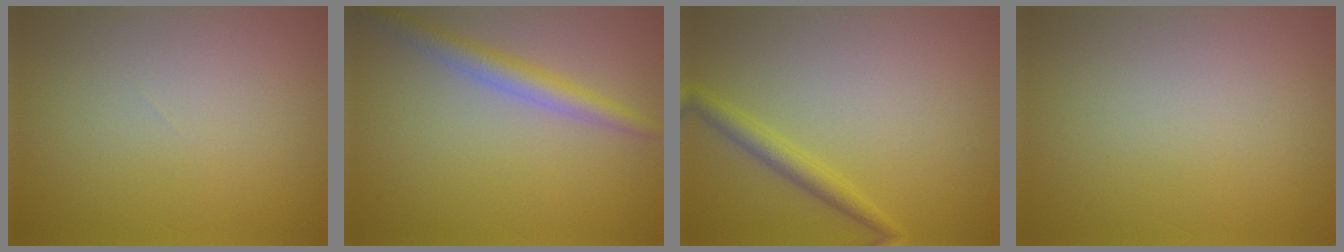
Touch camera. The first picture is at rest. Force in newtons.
{"total": 3.0, "press": 3.0, "slide": 0.1}
{"total": 1.9, "press": 1.9, "slide": 0.1}
{"total": 0.0}